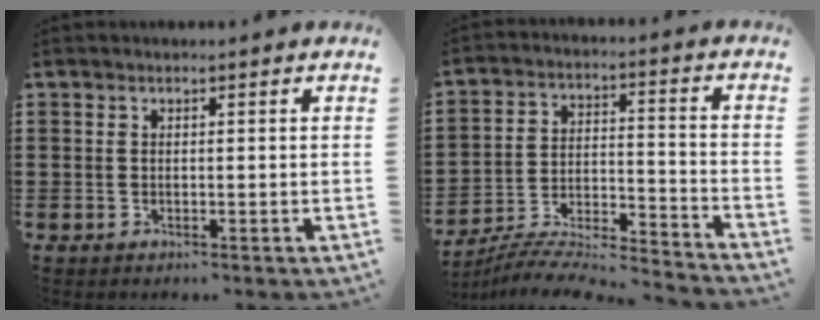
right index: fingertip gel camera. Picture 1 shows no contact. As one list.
[{"total": 6.2, "force": [-5.9, 0.4, 1.9], "torque": [-0.041, -0.012, -0.118]}]